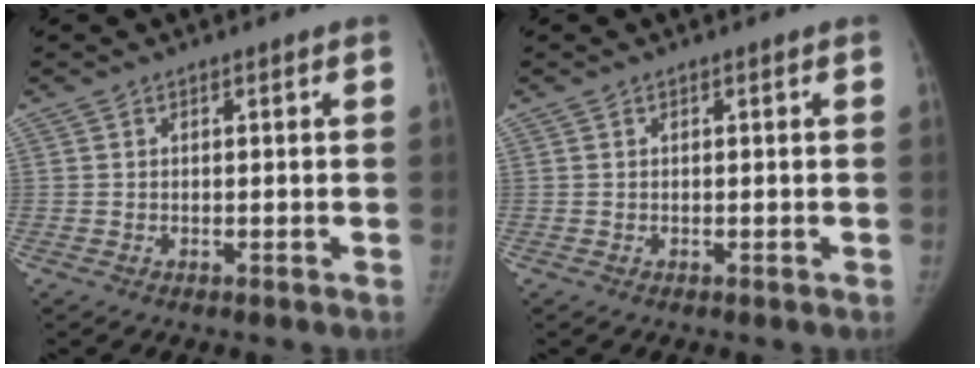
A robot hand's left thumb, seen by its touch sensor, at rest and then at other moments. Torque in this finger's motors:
{"motor_torque": [-0.03, 0.00, 0.05, 0.11, 0.00]}